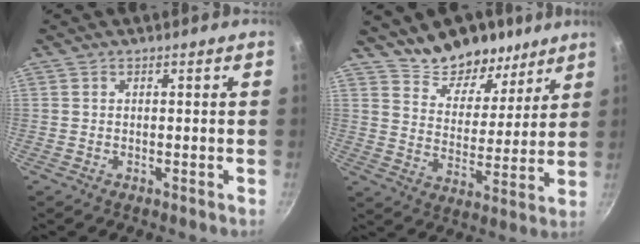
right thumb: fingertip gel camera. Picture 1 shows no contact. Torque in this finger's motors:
{"motor_torque": [0.68, 1.03, 0.00, 0.09, 0.07]}